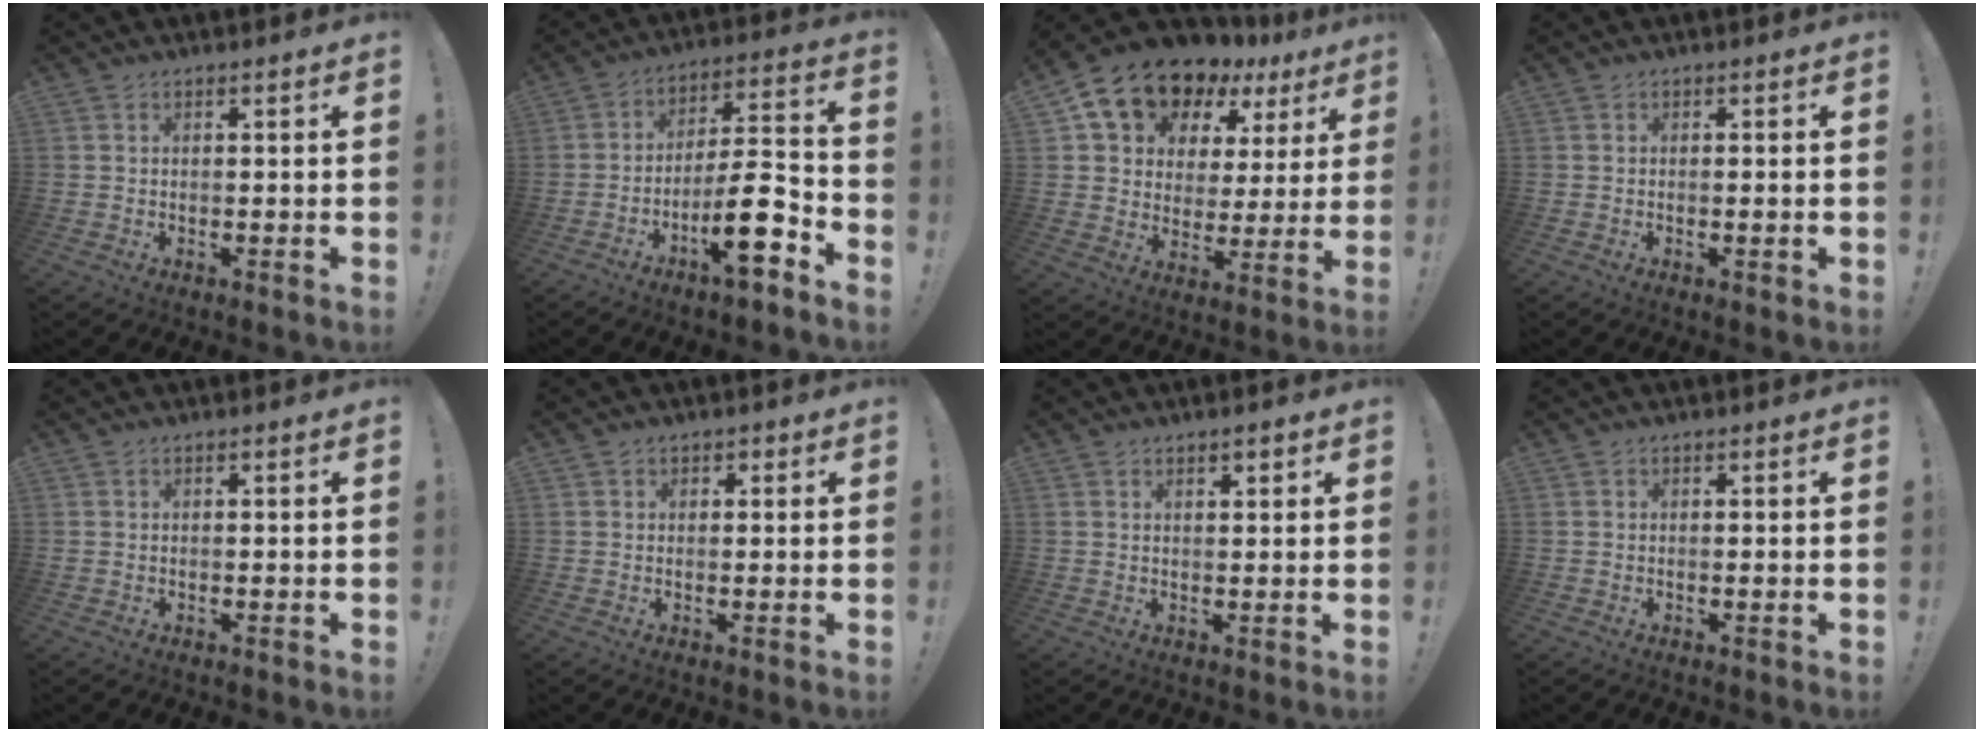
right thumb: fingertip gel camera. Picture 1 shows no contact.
{"total": 15.1, "force": [-7.1, 4.1, 12.7], "torque": [-0.199, 0.042, -0.114]}
{"total": 14.0, "force": [10.1, 8.0, 5.5], "torque": [-0.099, -0.073, 0.185]}
{"total": 1.0, "force": [-0.4, 0.0, 0.9], "torque": [-0.019, 0.001, -0.005]}
{"total": 0.0}
{"total": 1.4, "force": [0.4, 1.3, 0.4], "torque": [0.005, -0.002, 0.004]}
{"total": 1.8, "force": [1.3, 0.9, 1.0], "torque": [-0.011, -0.004, 0.021]}
{"total": 0.0}